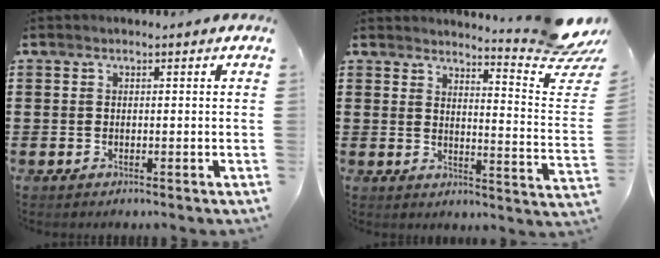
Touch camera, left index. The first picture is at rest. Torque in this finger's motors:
{"motor_torque": [2.14, 0.00, 0.27, 0.06]}